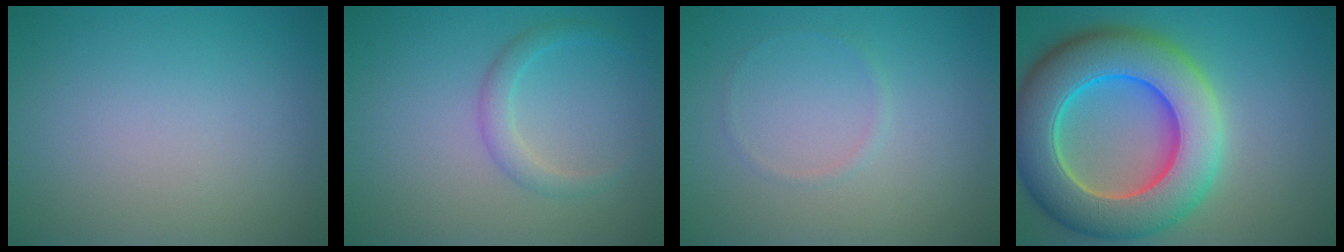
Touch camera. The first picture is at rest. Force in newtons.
{"total": 1.8, "press": 1.8, "slide": 0.0}
{"total": 0.6, "press": 0.6, "slide": 0.0}
{"total": 12.2, "press": 12.2, "slide": 0.9}